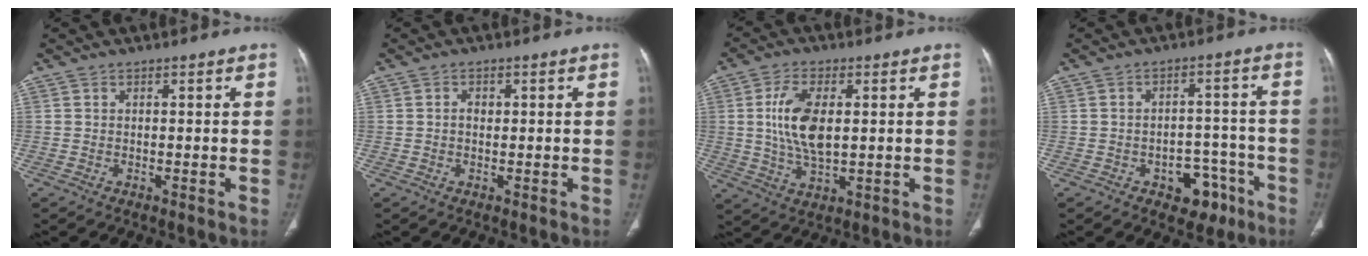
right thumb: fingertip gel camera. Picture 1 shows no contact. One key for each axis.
{"total": 1.4, "fx": 0.2, "fy": 1.1, "fz": 0.9, "tx": -0.011, "ty": 0.004, "tz": 0.001}
{"total": 10.2, "fx": 1.4, "fy": 5.1, "fz": 8.8, "tx": -0.175, "ty": -0.007, "tz": 0.031}
{"total": 8.0, "fx": -4.3, "fy": 5.3, "fz": 4.1, "tx": -0.021, "ty": 0.042, "tz": -0.053}